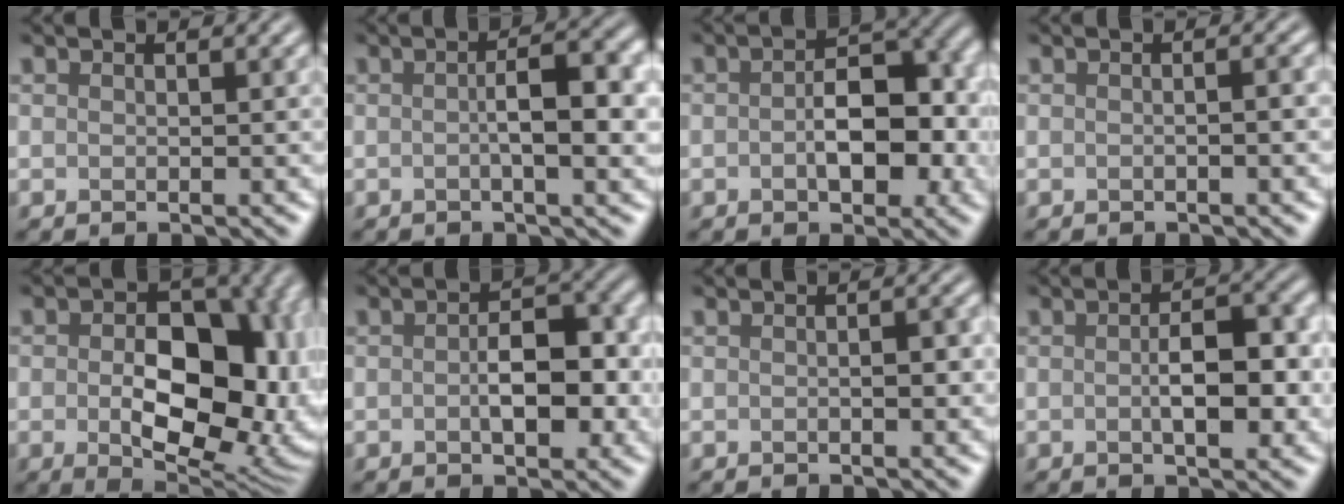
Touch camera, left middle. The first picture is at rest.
{"total": 4.8, "force": [-0.1, 1.2, 4.6], "torque": [-0.075, 0.005, -0.002]}
{"total": 6.2, "force": [-0.5, 3.5, 5.1], "torque": [-0.065, 0.001, -0.008]}
{"total": 1.3, "force": [-0.2, 0.4, 1.2], "torque": [-0.012, 0.003, -0.005]}
{"total": 12.8, "force": [-1.1, 8.2, 9.7], "torque": [-0.112, -0.012, -0.003]}
{"total": 5.0, "force": [-0.6, 2.6, 4.2], "torque": [-0.059, 0.001, -0.008]}
{"total": 1.3, "force": [-0.2, 0.4, 1.2], "torque": [-0.020, 0.003, -0.001]}
{"total": 4.9, "force": [-0.5, 2.1, 4.4], "torque": [-0.070, 0.001, -0.008]}